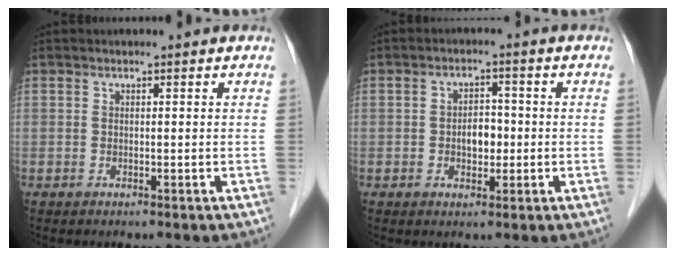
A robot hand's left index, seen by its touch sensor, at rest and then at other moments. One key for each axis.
{"total": 3.5, "fx": -0.5, "fy": 2.2, "fz": 2.7, "tx": -0.043, "ty": 0.008, "tz": -0.005}